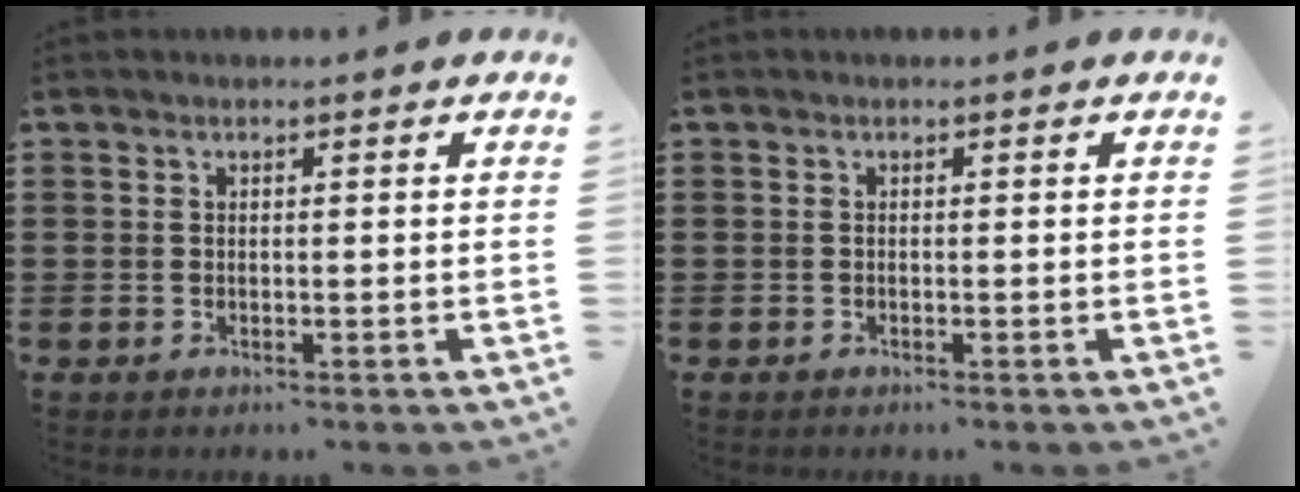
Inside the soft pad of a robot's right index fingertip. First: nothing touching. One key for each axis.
{"total": 0.0}